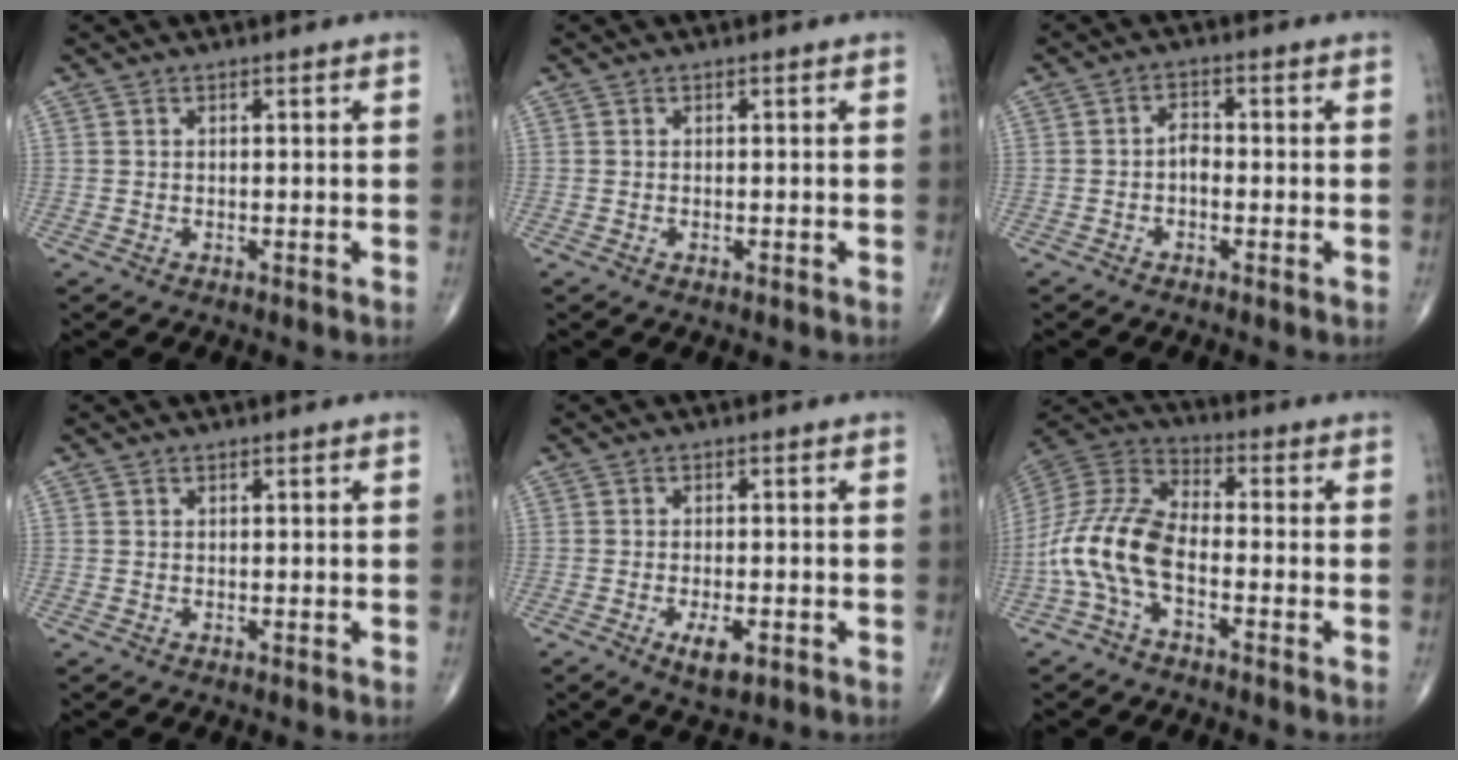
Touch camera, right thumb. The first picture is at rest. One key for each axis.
{"total": 0.0}
{"total": 2.5, "fx": -0.7, "fy": 1.5, "fz": 1.9, "tx": -0.023, "ty": 0.010, "tz": -0.021}
{"total": 0.0}
{"total": 4.6, "fx": -1.8, "fy": 1.8, "fz": 3.8, "tx": -0.062, "ty": -0.005, "tz": -0.025}
{"total": 13.5, "fx": -4.2, "fy": 6.6, "fz": 11.0, "tx": -0.236, "ty": 0.042, "tz": -0.090}